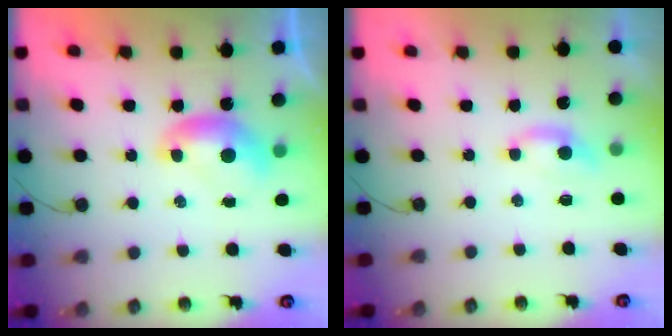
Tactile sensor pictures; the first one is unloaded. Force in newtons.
{"total": 1.6, "press": 1.5, "slide": 0.4}